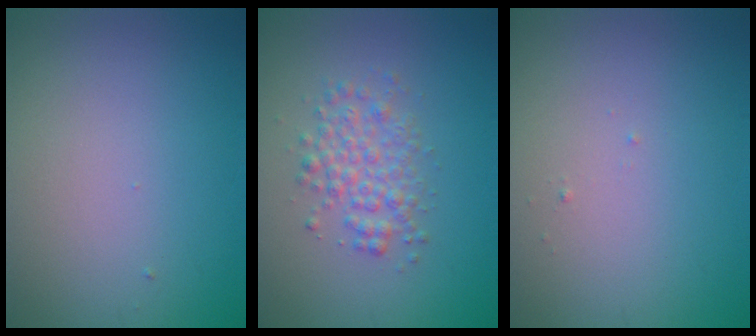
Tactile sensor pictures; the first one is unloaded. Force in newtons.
{"total": 2.8, "press": 2.8, "slide": 0.0}
{"total": 0.0}